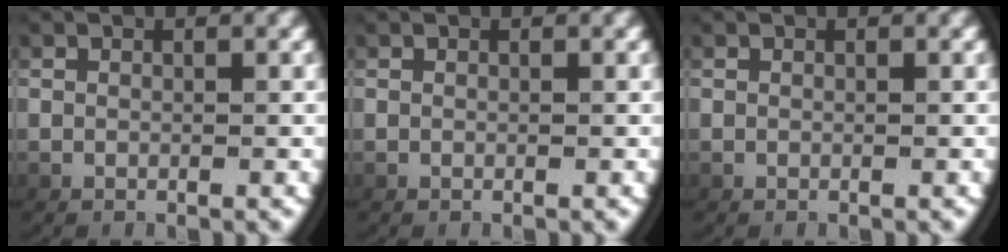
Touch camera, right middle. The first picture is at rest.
{"total": 0.0}
{"total": 0.0}